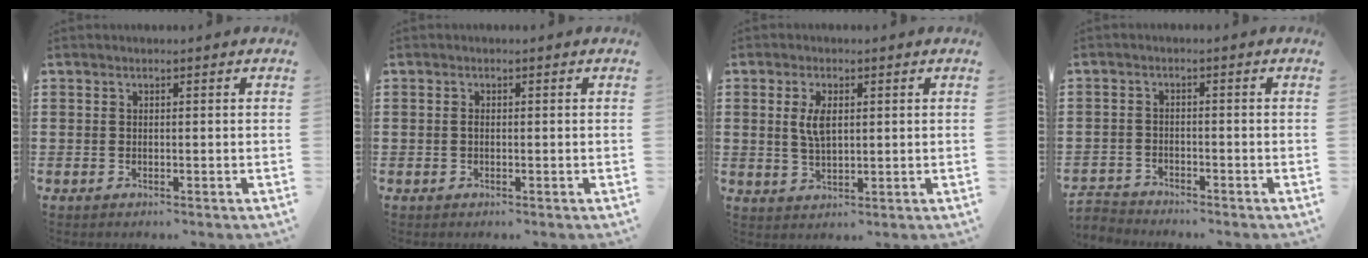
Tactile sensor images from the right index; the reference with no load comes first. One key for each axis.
{"total": 0.7, "fx": -0.2, "fy": 0.3, "fz": 0.6, "tx": -0.013, "ty": -0.002, "tz": -0.003}
{"total": 4.4, "fx": 1.0, "fy": 1.9, "fz": 3.8, "tx": -0.080, "ty": 0.008, "tz": 0.016}
{"total": 2.4, "fx": -2.4, "fy": 0.2, "fz": -0.2, "tx": -0.005, "ty": -0.002, "tz": -0.053}